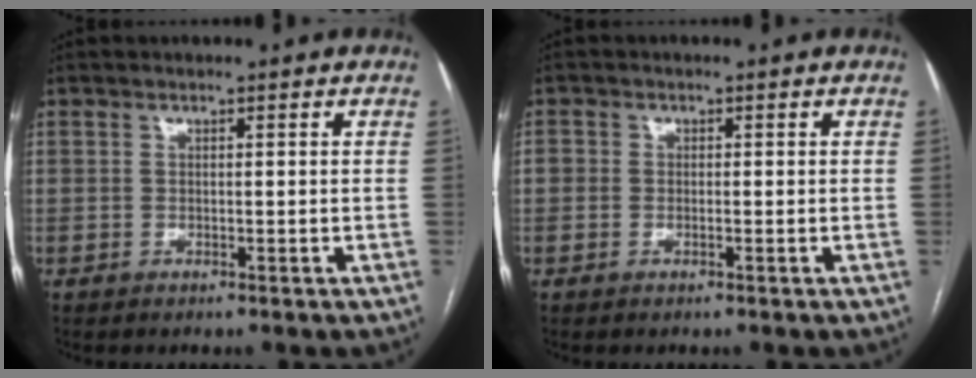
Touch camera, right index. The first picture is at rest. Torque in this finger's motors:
{"motor_torque": [0.13, 0.07, -0.01, 0.02]}